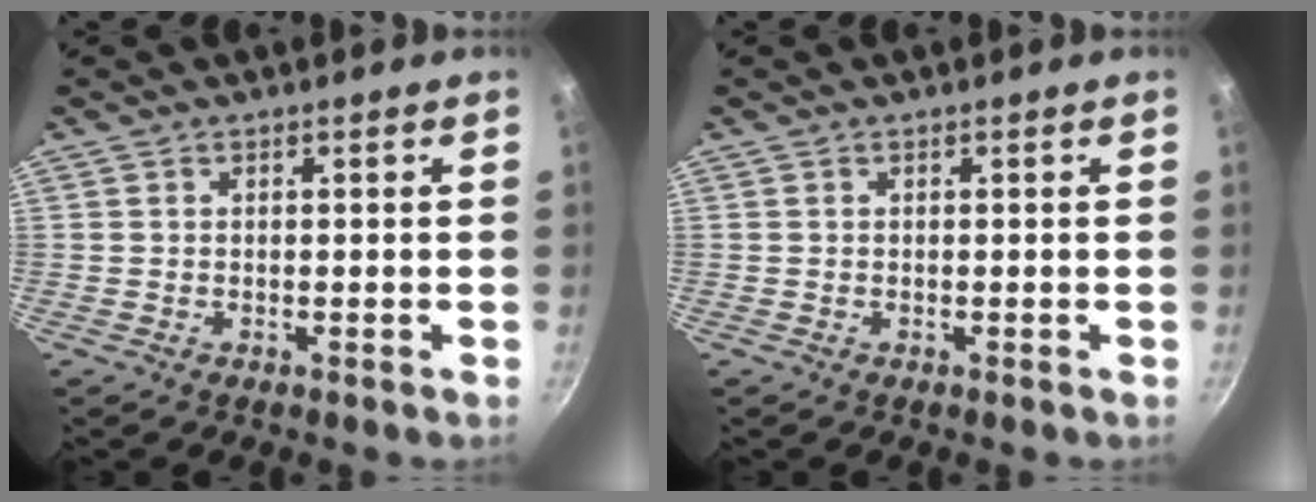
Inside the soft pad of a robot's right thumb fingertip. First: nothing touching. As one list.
[{"total": 0.0}]